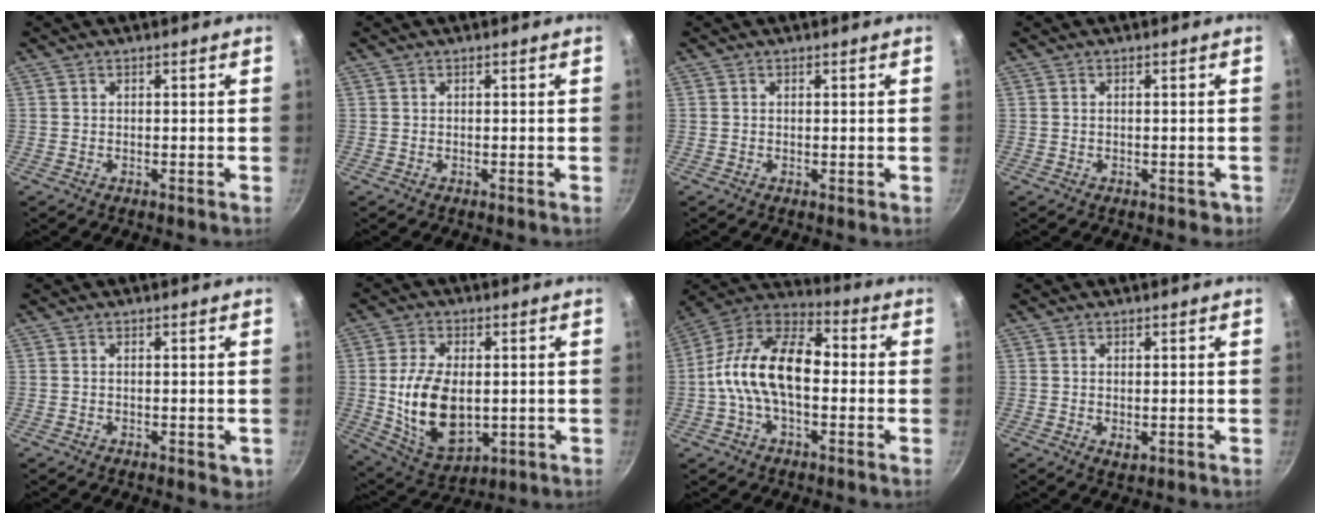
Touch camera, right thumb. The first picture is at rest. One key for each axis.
{"total": 0.0}
{"total": 0.0}
{"total": 1.7, "fx": -0.5, "fy": 1.1, "fz": 1.2, "tx": -0.010, "ty": 0.004, "tz": -0.002}
{"total": 2.3, "fx": -0.1, "fy": 1.2, "fz": 2.0, "tx": -0.023, "ty": -0.004, "tz": 0.000}
{"total": 15.2, "fx": -0.2, "fy": 9.2, "fz": 12.1, "tx": -0.203, "ty": -0.010, "tz": 0.014}
{"total": 17.6, "fx": -1.2, "fy": 10.0, "fz": 14.4, "tx": -0.232, "ty": 0.048, "tz": -0.046}
{"total": 1.9, "fx": 0.1, "fy": 1.1, "fz": 1.5, "tx": -0.025, "ty": -0.006, "tz": 0.003}